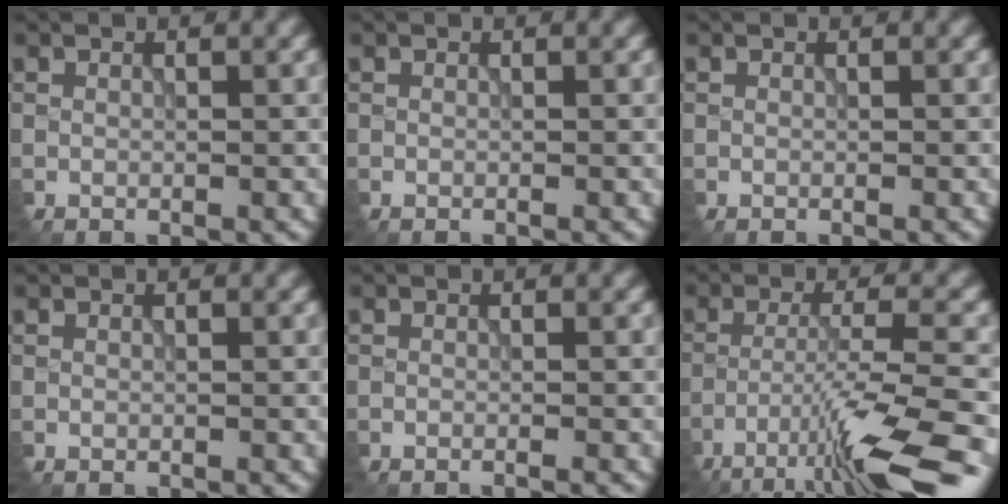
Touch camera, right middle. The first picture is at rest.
{"total": 0.0}
{"total": 0.0}
{"total": 0.0}
{"total": 0.6, "force": [-0.3, 0.1, 0.5], "torque": [-0.006, -0.002, -0.008]}
{"total": 8.2, "force": [-5.4, 0.8, 6.2], "torque": [-0.103, 0.001, -0.097]}